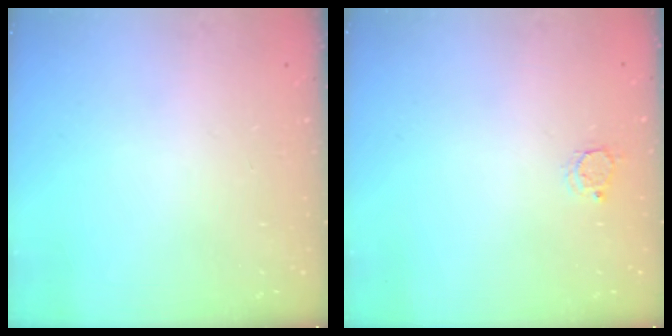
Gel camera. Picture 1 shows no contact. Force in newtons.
{"total": 2.9, "press": 2.8, "slide": 0.4}